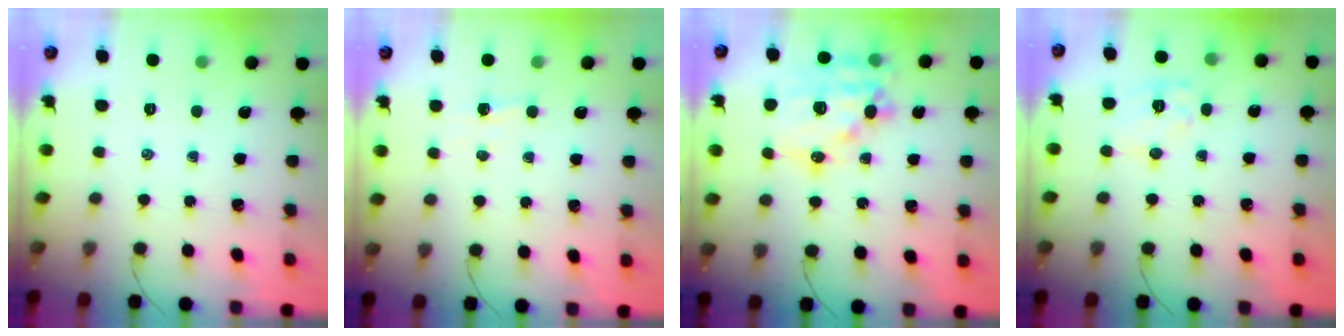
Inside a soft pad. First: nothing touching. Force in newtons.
{"total": 3.0, "press": 2.9, "slide": 0.7}
{"total": 17.1, "press": 16.7, "slide": 3.6}
{"total": 7.8, "press": 7.8, "slide": 0.4}